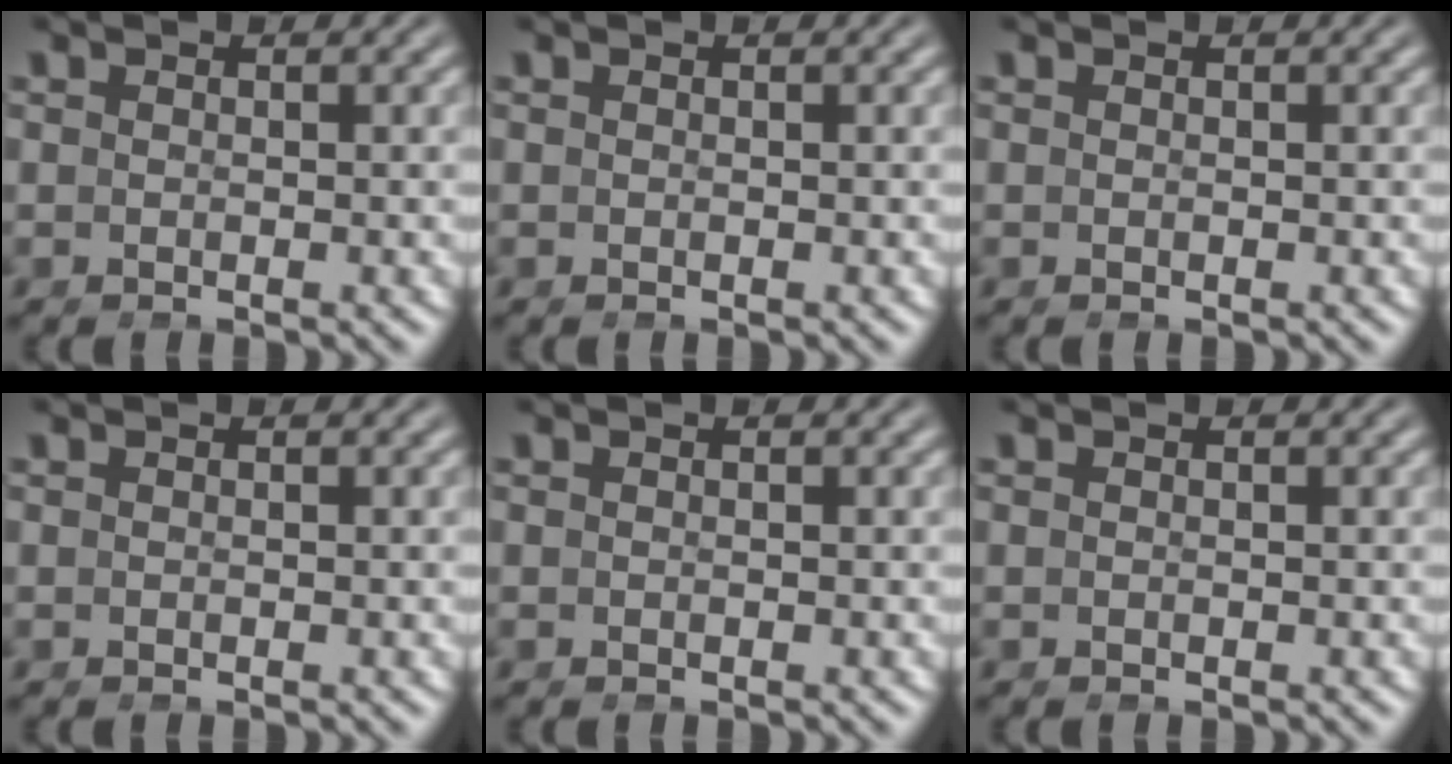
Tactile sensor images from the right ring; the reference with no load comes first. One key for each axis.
{"total": 0.0}
{"total": 0.0}
{"total": 0.0}
{"total": 0.0}
{"total": 0.0}